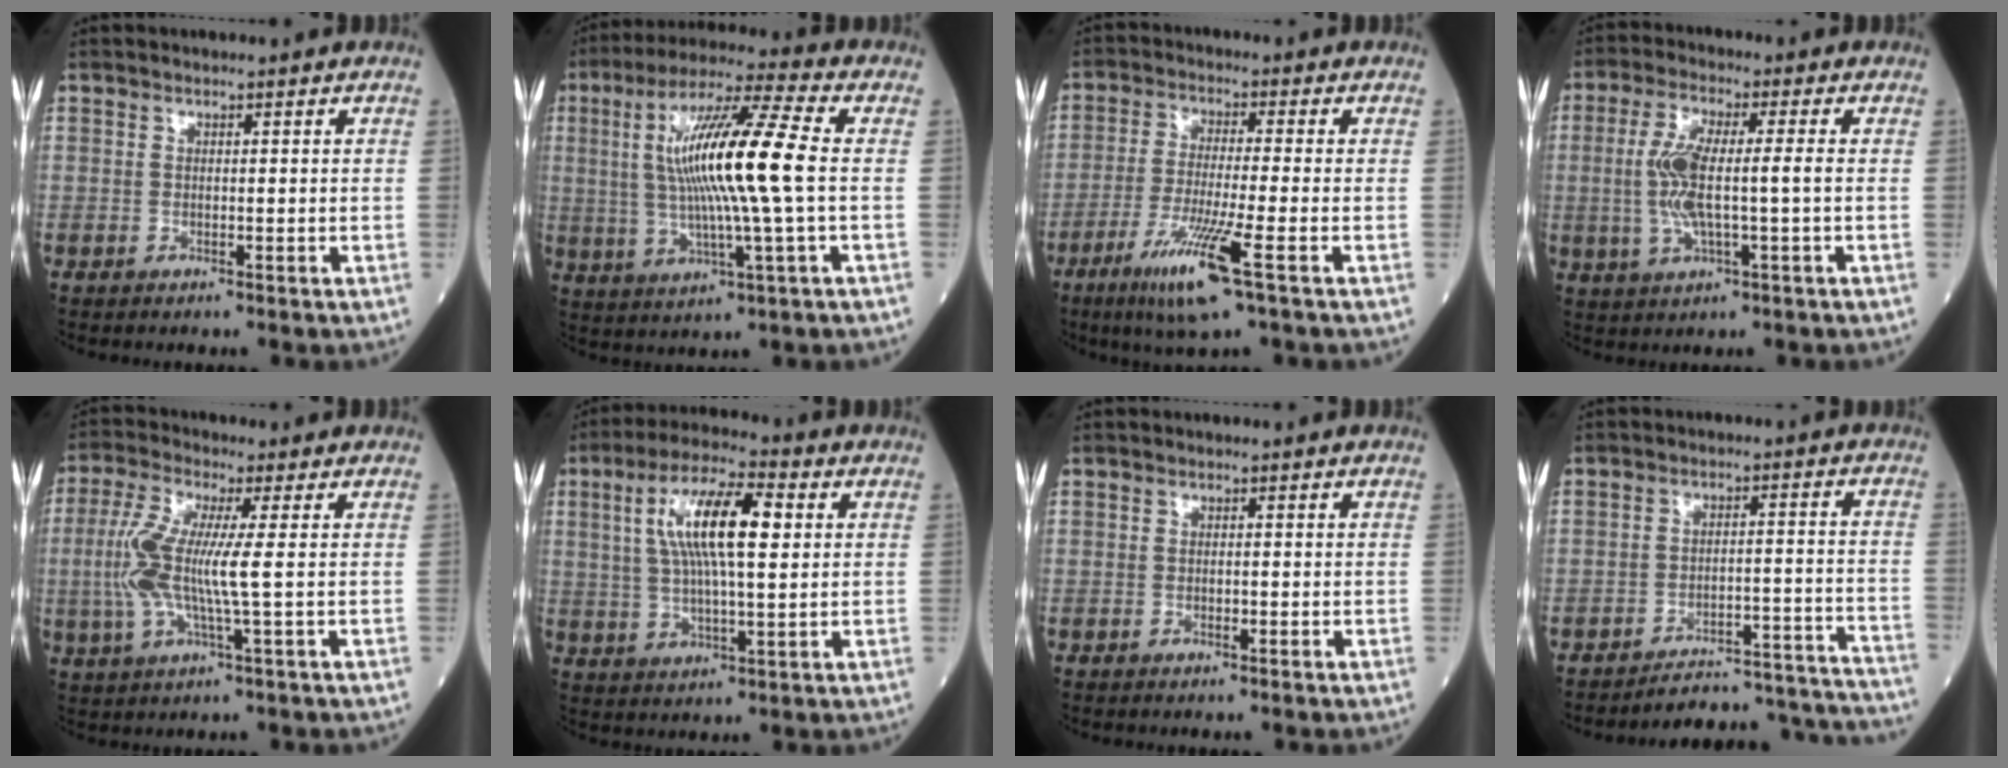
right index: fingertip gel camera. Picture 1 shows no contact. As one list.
[{"total": 16.0, "force": [1.2, 0.2, 15.9], "torque": [-0.307, 0.011, 0.018]}, {"total": 9.9, "force": [-4.9, -0.4, 8.6], "torque": [-0.169, -0.029, -0.093]}, {"total": 8.1, "force": [-0.3, 1.6, 7.9], "torque": [-0.172, 0.006, -0.007]}, {"total": 9.2, "force": [0.1, 0.8, 9.1], "torque": [-0.211, 0.007, -0.004]}, {"total": 12.6, "force": [3.0, 2.8, 12.0], "torque": [-0.229, 0.022, 0.053]}, {"total": 0.7, "force": [-0.3, 0.2, 0.6], "torque": [-0.014, -0.001, -0.004]}, {"total": 17.5, "force": [-17.4, 0.8, 1.5], "torque": [0.015, 0.033, -0.221]}]